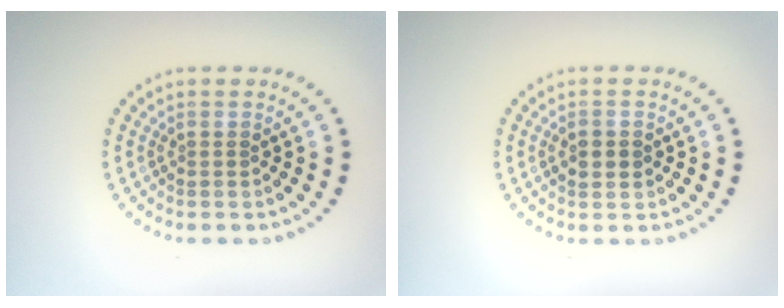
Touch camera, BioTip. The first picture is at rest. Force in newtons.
{"total": 1.6, "press": 1.6, "slide": 0.1}